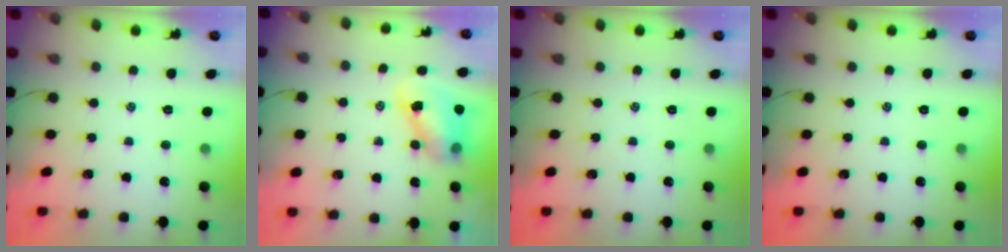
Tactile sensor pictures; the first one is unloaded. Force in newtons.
{"total": 7.8, "press": 7.5, "slide": 2.0}
{"total": 0.0}
{"total": 0.0}